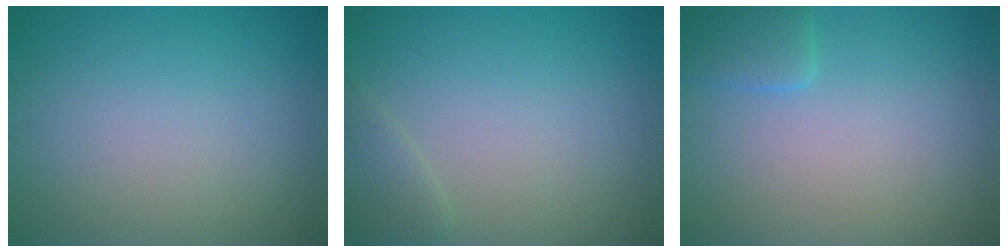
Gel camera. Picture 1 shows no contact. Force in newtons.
{"total": 1.4, "press": 1.4, "slide": 0.1}
{"total": 2.3, "press": 2.3, "slide": 0.2}